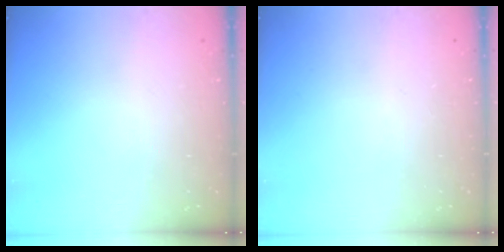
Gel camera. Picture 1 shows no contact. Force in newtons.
{"total": 0.0}